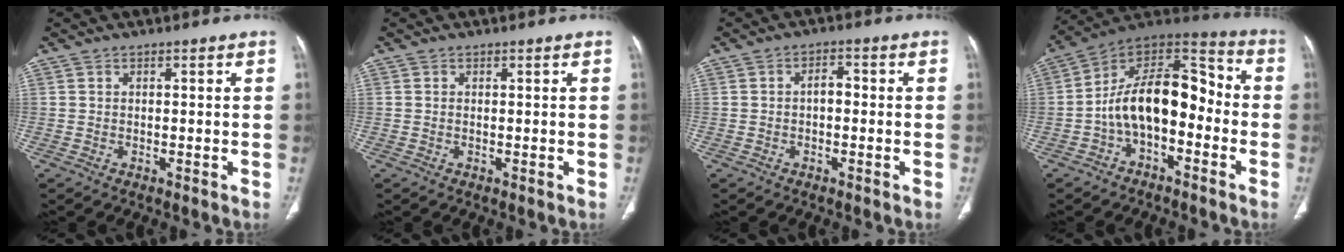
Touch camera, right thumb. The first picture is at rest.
{"total": 0.0}
{"total": 2.8, "force": [-0.4, 1.6, 2.2], "torque": [-0.029, 0.012, -0.011]}
{"total": 16.7, "force": [-3.2, 9.6, 13.3], "torque": [-0.189, 0.074, -0.065]}